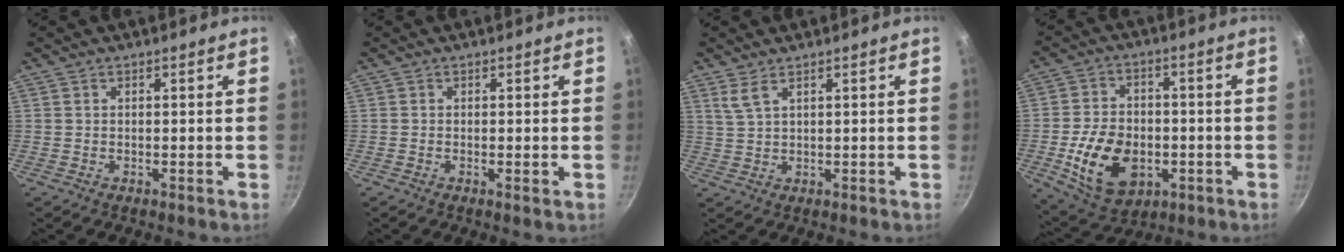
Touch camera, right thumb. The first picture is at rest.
{"total": 0.6, "force": [-0.1, 0.1, 0.6], "torque": [-0.012, -0.003, -0.003]}
{"total": 2.8, "force": [1.8, 1.0, 2.0], "torque": [-0.044, -0.010, 0.041]}
{"total": 15.2, "force": [-3.7, 10.4, 10.4], "torque": [-0.166, 0.012, -0.051]}